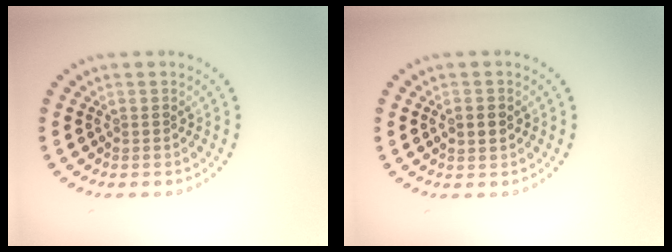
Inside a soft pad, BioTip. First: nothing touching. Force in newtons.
{"total": 1.5, "press": 1.5, "slide": 0.1}